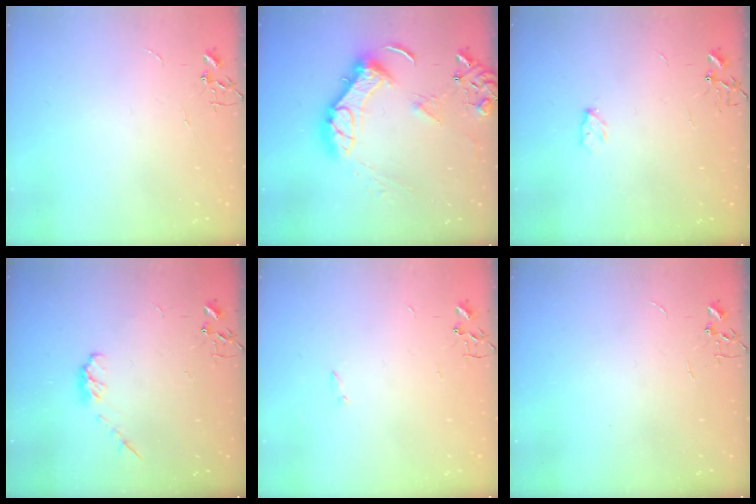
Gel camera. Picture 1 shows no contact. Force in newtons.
{"total": 16.2, "press": 16.0, "slide": 2.3}
{"total": 4.0, "press": 3.9, "slide": 0.5}
{"total": 5.8, "press": 5.8, "slide": 0.4}
{"total": 1.3, "press": 1.3, "slide": 0.3}
{"total": 0.0}